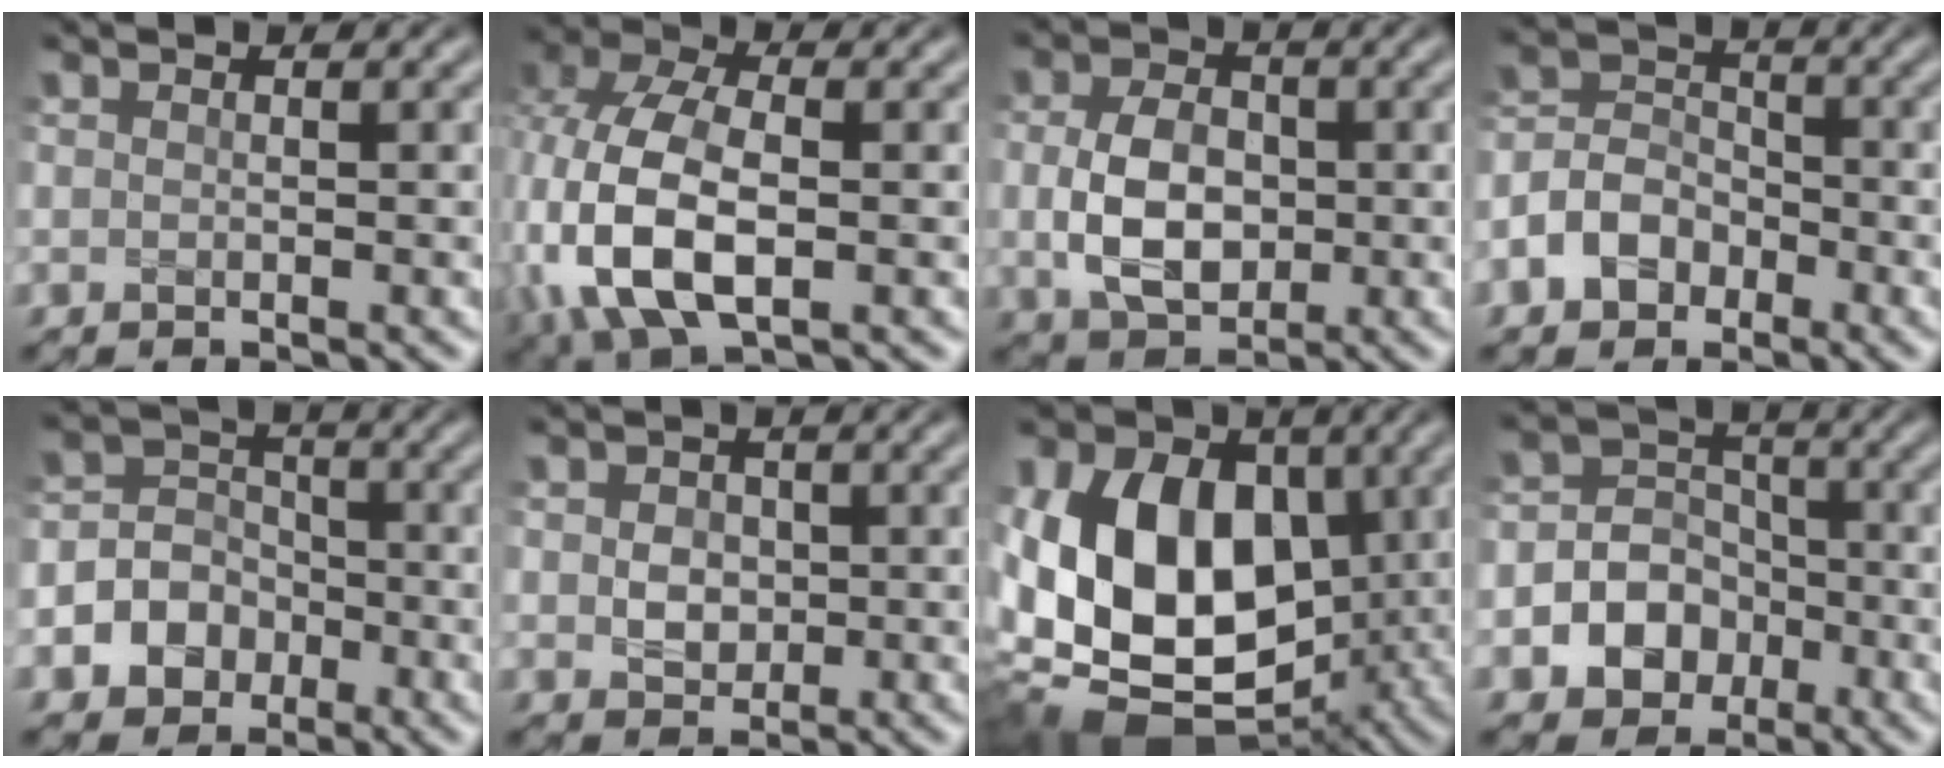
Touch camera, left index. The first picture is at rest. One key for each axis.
{"total": 11.5, "fx": -1.7, "fy": 7.0, "fz": 9.0, "tx": -0.226, "ty": -0.013, "tz": -0.033}
{"total": 5.8, "fx": -0.3, "fy": 4.1, "fz": 4.1, "tx": -0.087, "ty": -0.006, "tz": -0.005}
{"total": 4.5, "fx": -2.2, "fy": 3.3, "fz": 2.1, "tx": -0.037, "ty": 0.005, "tz": -0.051}
{"total": 5.4, "fx": -1.9, "fy": 4.8, "fz": 1.6, "tx": -0.016, "ty": 0.008, "tz": -0.060}
{"total": 2.5, "fx": 0.1, "fy": 2.1, "fz": 1.4, "tx": -0.026, "ty": -0.001, "tz": -0.001}
{"total": 15.8, "fx": 0.4, "fy": 10.9, "fz": 11.3, "tx": -0.205, "ty": -0.013, "tz": 0.003}
{"total": 6.3, "fx": -2.1, "fy": 5.5, "fz": 2.3, "tx": -0.024, "ty": 0.010, "tz": -0.063}